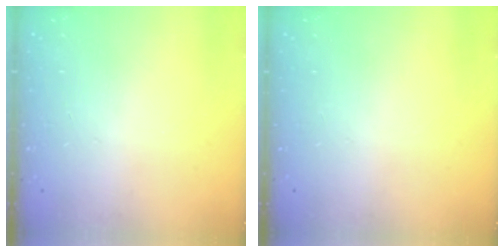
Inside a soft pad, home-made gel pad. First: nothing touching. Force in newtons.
{"total": 0.0}